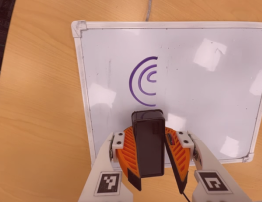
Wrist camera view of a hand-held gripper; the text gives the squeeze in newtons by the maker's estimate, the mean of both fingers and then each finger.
{"total": 8.5, "left": 9.7, "right": 7.3}